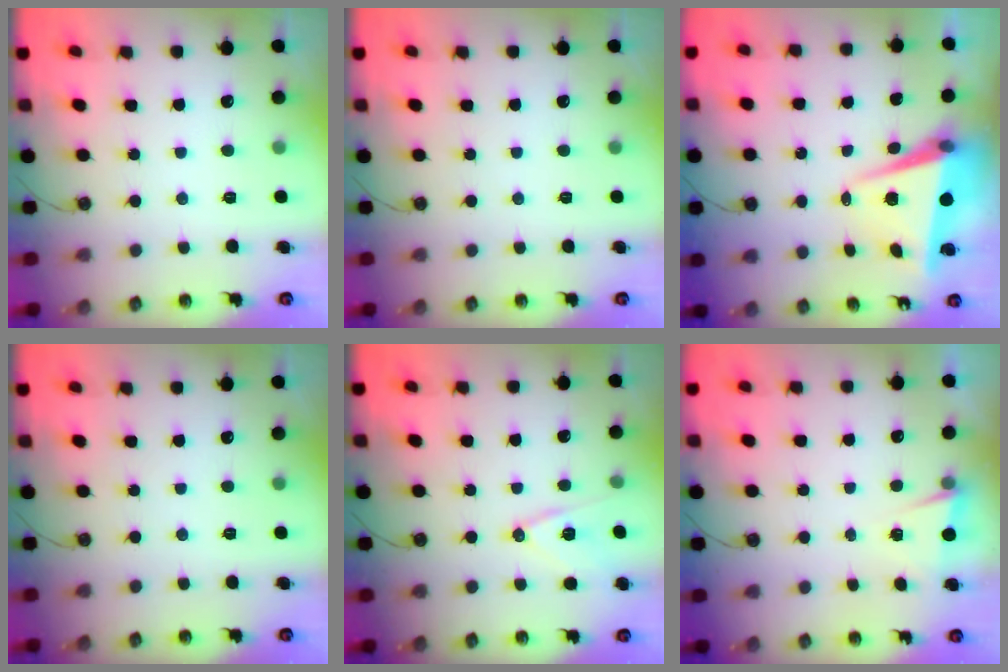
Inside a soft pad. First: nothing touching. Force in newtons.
{"total": 0.0}
{"total": 7.6, "press": 7.5, "slide": 1.2}
{"total": 0.0}
{"total": 10.7, "press": 9.9, "slide": 3.9}
{"total": 2.4, "press": 2.2, "slide": 1.1}